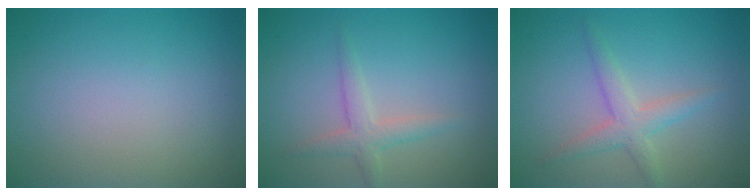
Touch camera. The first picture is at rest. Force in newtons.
{"total": 2.1, "press": 2.1, "slide": 0.1}
{"total": 2.6, "press": 2.6, "slide": 0.1}